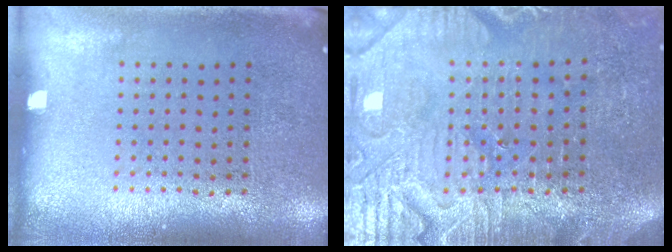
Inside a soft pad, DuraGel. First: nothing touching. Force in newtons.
{"total": 4.0, "press": 3.9, "slide": 1.2}